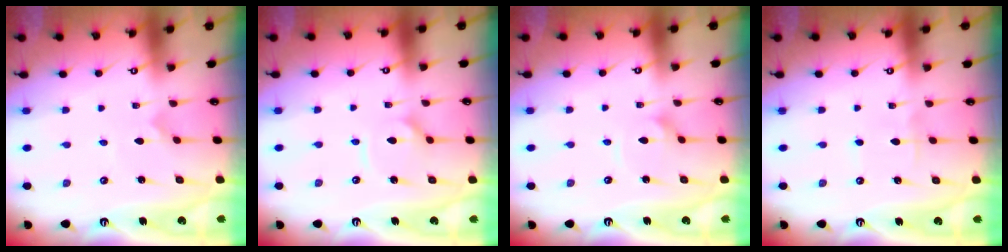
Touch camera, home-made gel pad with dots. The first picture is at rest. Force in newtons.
{"total": 4.0, "press": 4.0, "slide": 0.8}
{"total": 1.7, "press": 1.7, "slide": 0.2}
{"total": 2.9, "press": 2.9, "slide": 0.3}